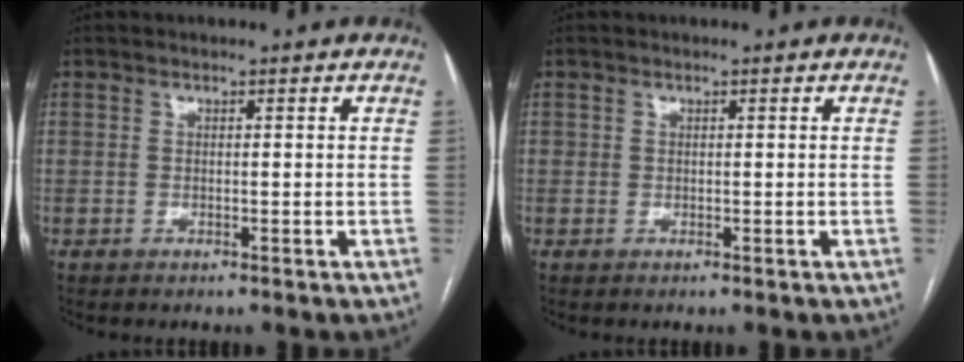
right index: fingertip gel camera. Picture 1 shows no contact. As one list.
[{"total": 0.0}]